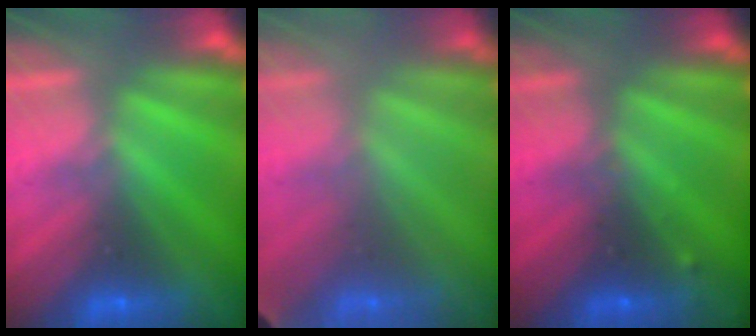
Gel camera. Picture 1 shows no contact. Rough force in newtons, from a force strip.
{"total": 2.0}
{"total": 2.7}